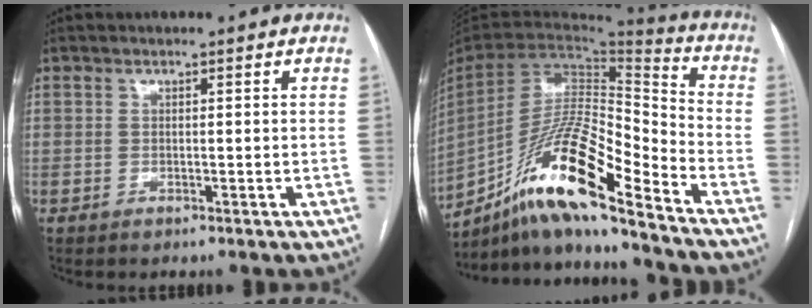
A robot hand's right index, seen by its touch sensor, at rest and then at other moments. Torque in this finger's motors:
{"motor_torque": [0.41, -0.38, 0.39, 0.10]}